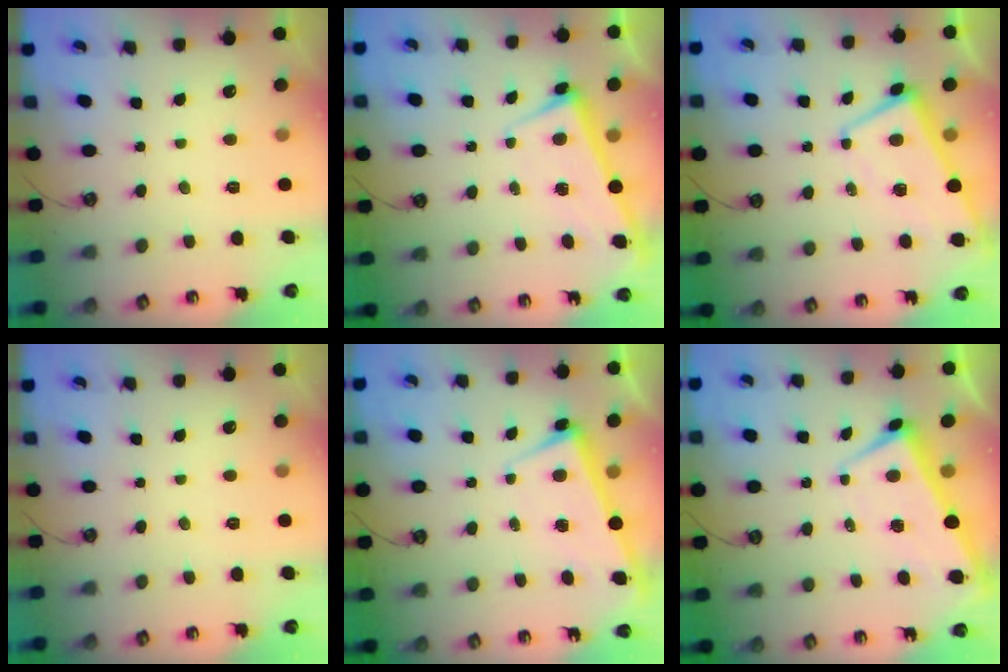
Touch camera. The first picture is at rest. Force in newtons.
{"total": 2.8, "press": 2.7, "slide": 0.4}
{"total": 1.2, "press": 0.9, "slide": 0.7}
{"total": 0.0}
{"total": 2.7, "press": 2.7, "slide": 0.6}
{"total": 1.6, "press": 1.3, "slide": 1.0}